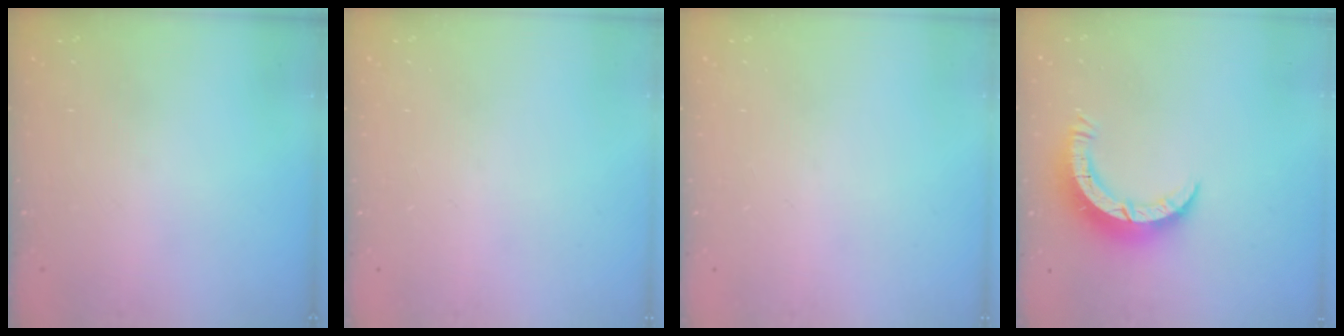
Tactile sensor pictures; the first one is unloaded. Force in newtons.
{"total": 0.0}
{"total": 0.0}
{"total": 7.7, "press": 7.7, "slide": 0.4}